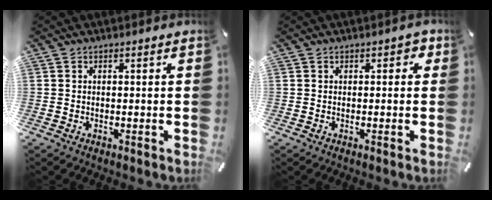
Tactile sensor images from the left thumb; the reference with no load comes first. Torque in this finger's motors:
{"motor_torque": [1.17, 1.05, 0.64, -0.74, 0.00]}